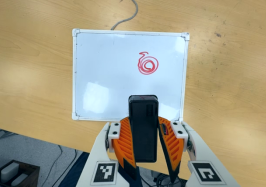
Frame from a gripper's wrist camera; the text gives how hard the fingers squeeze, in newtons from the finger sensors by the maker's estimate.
{"total": 8.6, "left": 7.3, "right": 9.8}